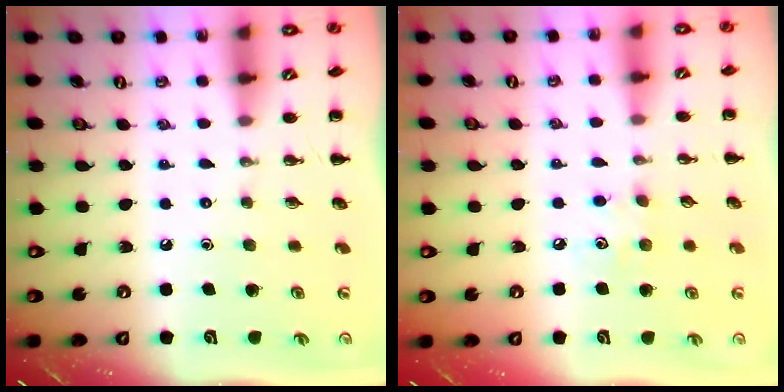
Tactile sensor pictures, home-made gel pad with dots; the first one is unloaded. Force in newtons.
{"total": 5.2, "press": 5.1, "slide": 1.3}